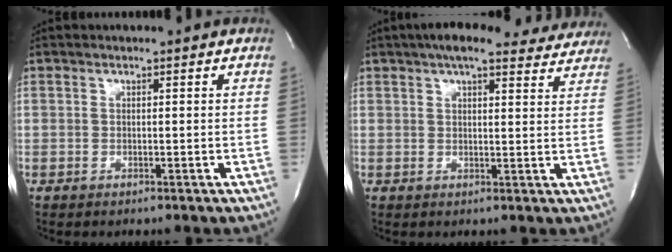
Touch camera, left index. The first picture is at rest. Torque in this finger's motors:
{"motor_torque": [-0.19, -0.17, 0.31, 0.05]}